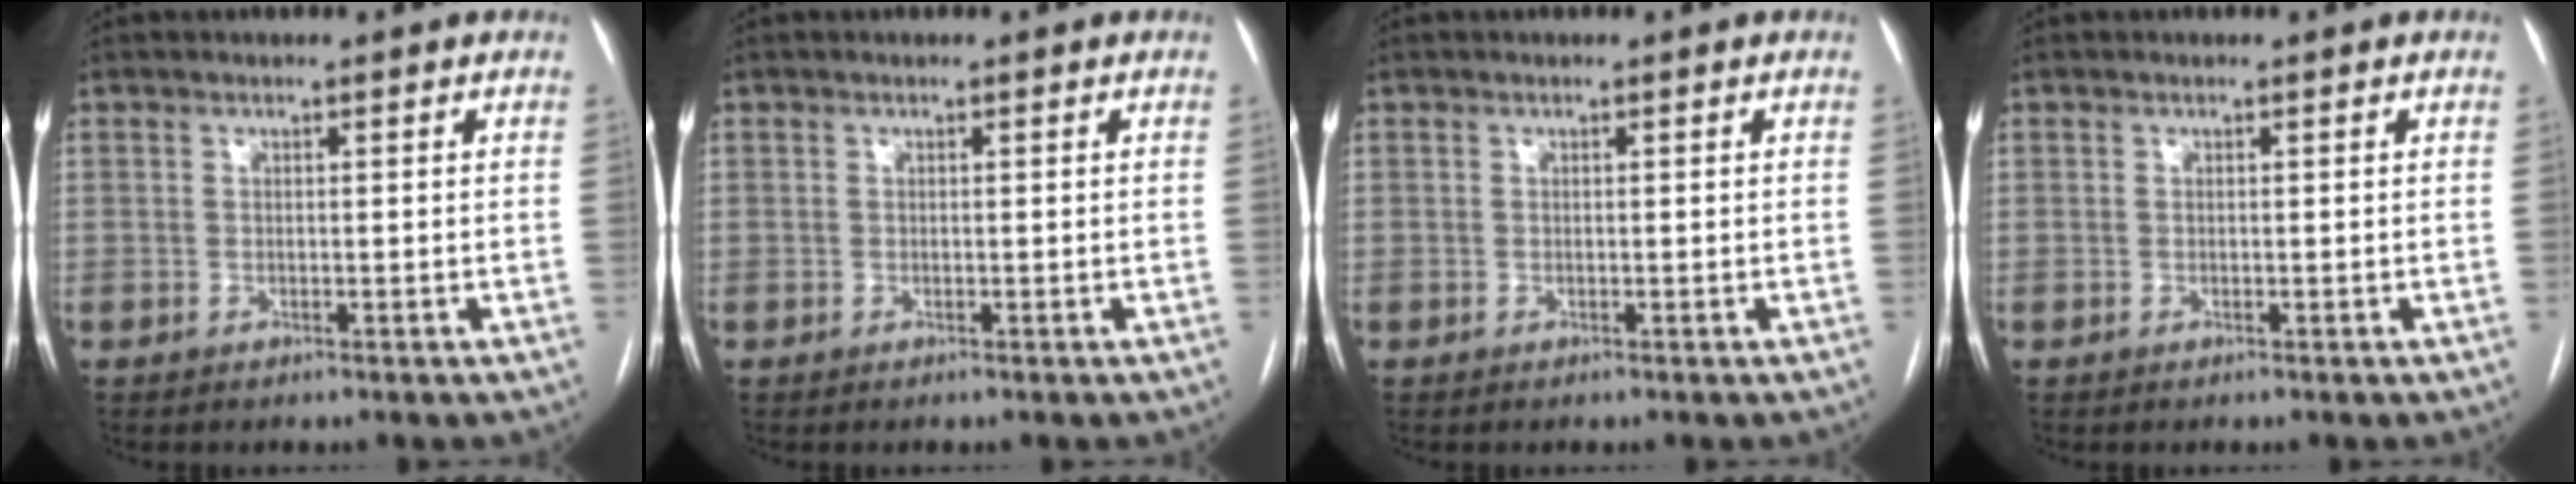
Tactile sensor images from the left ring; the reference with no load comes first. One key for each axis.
{"total": 0.0}
{"total": 0.0}
{"total": 0.0}